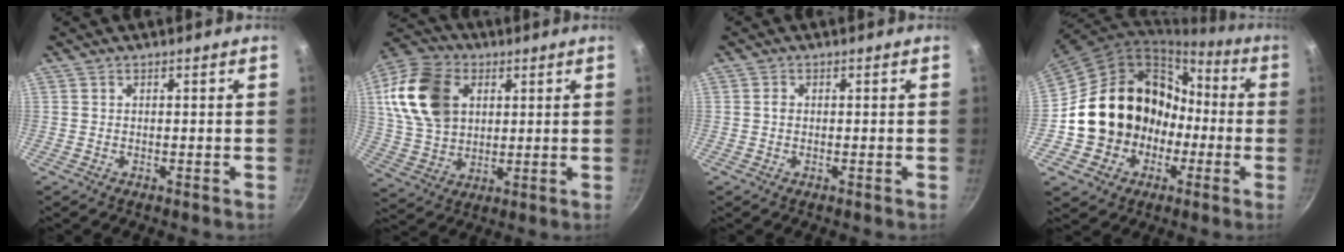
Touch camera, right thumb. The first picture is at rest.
{"total": 17.2, "force": [4.4, 12.4, 11.1], "torque": [-0.192, 0.001, 0.083]}
{"total": 1.0, "force": [-0.1, 0.8, 0.6], "torque": [-0.010, 0.004, -0.001]}
{"total": 18.4, "force": [-2.4, 16.4, 8.1], "torque": [-0.101, 0.058, -0.016]}